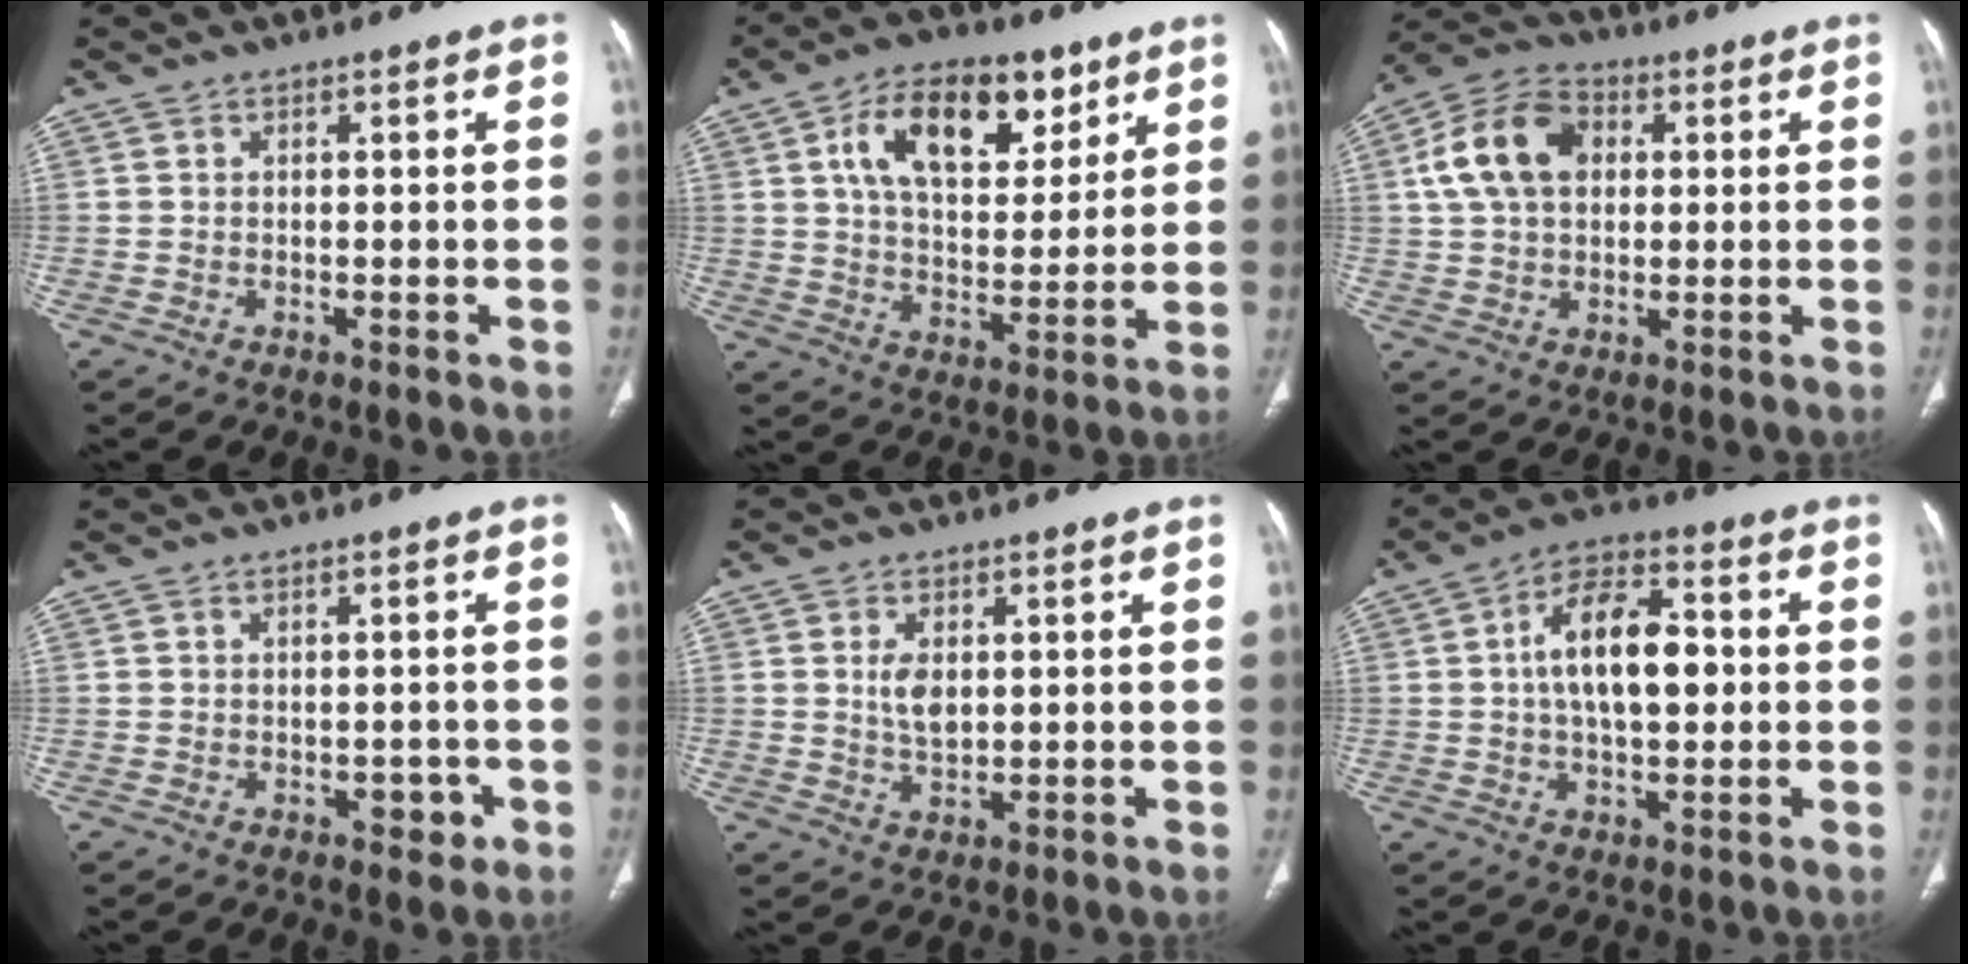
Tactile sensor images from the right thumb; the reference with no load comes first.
{"total": 17.1, "force": [8.0, 9.6, 11.8], "torque": [-0.150, -0.021, 0.136]}
{"total": 12.8, "force": [2.8, 8.9, 8.7], "torque": [-0.151, 0.018, 0.043]}
{"total": 2.4, "force": [-0.8, 1.6, 1.5], "torque": [-0.007, 0.004, -0.006]}
{"total": 4.4, "force": [0.8, 2.6, 3.4], "torque": [-0.057, -0.007, 0.021]}
{"total": 13.0, "force": [0.9, 6.9, 11.0], "torque": [-0.171, 0.019, 0.008]}